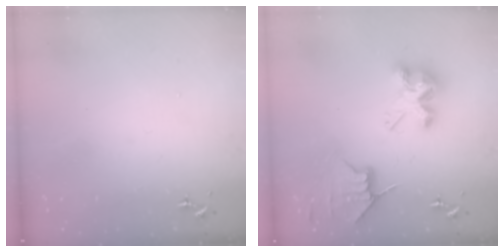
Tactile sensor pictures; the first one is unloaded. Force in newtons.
{"total": 9.2, "press": 9.2, "slide": 0.6}